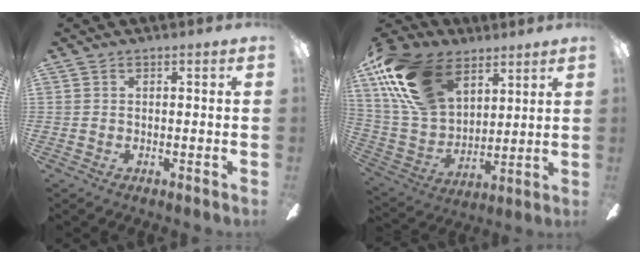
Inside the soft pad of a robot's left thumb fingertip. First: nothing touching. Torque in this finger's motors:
{"motor_torque": [2.00, 2.05, 1.46, -1.31, 0.19]}